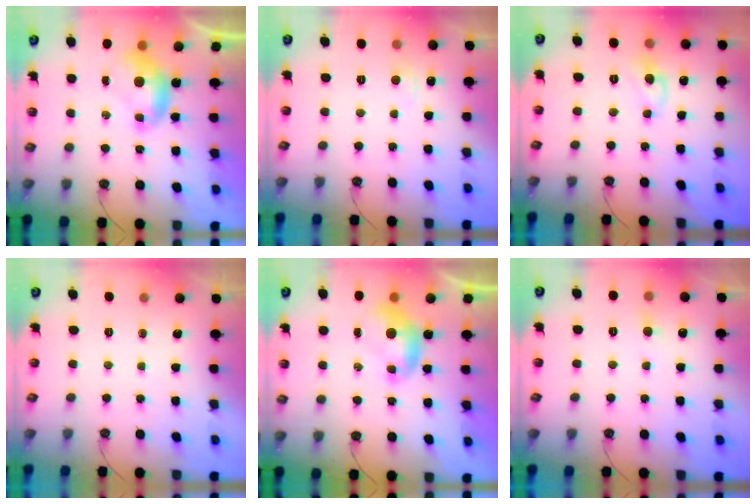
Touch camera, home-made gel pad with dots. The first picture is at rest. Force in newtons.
{"total": 1.4, "press": 1.3, "slide": 0.7}
{"total": 3.7, "press": 3.7, "slide": 0.3}
{"total": 0.0}
{"total": 0.0}
{"total": 1.3, "press": 1.1, "slide": 0.6}